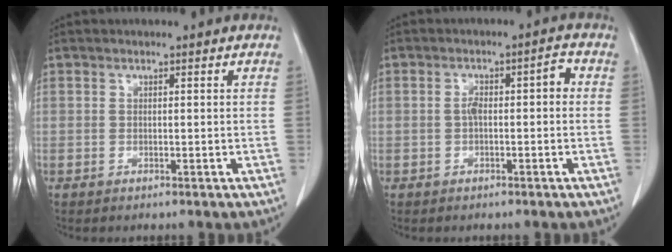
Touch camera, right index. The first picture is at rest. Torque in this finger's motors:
{"motor_torque": [0.38, -0.05, 0.07, 0.04]}